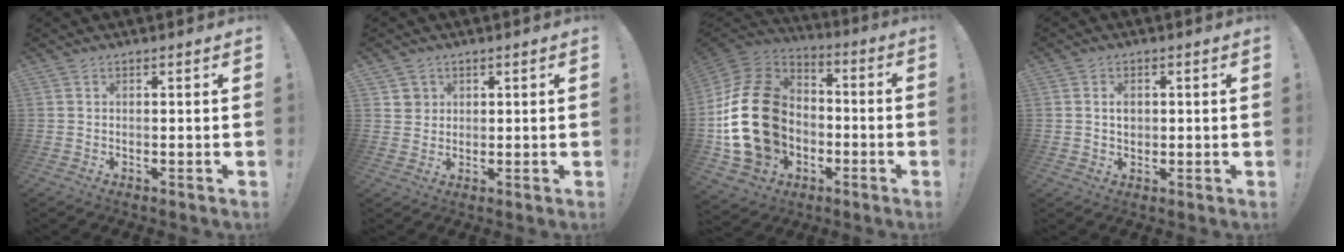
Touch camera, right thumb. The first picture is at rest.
{"total": 3.3, "force": [1.7, 2.8, 0.4], "torque": [-0.004, -0.007, 0.030]}
{"total": 24.0, "force": [-2.7, 17.9, 15.8], "torque": [-0.318, 0.027, -0.026]}
{"total": 3.3, "force": [0.4, 2.5, 2.1], "torque": [-0.020, -0.003, 0.002]}